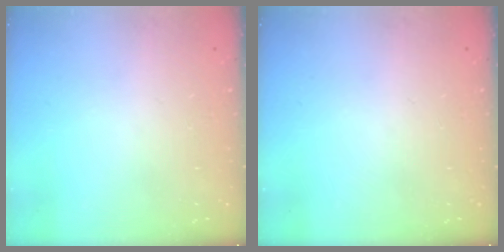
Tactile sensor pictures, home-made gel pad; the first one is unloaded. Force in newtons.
{"total": 0.0}